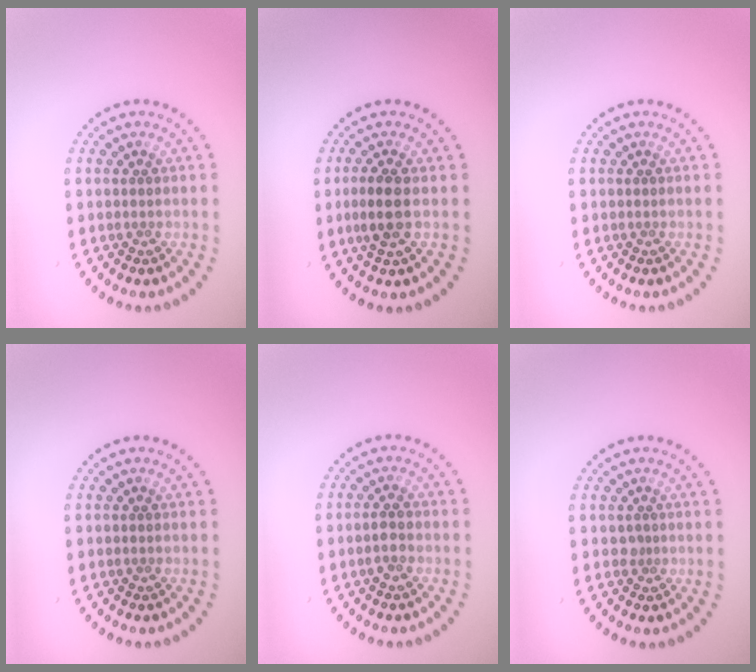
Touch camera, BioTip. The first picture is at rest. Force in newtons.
{"total": 2.6, "press": 2.5, "slide": 0.7}
{"total": 0.0}
{"total": 0.0}
{"total": 1.6, "press": 1.5, "slide": 0.3}
{"total": 0.7, "press": 0.4, "slide": 0.6}